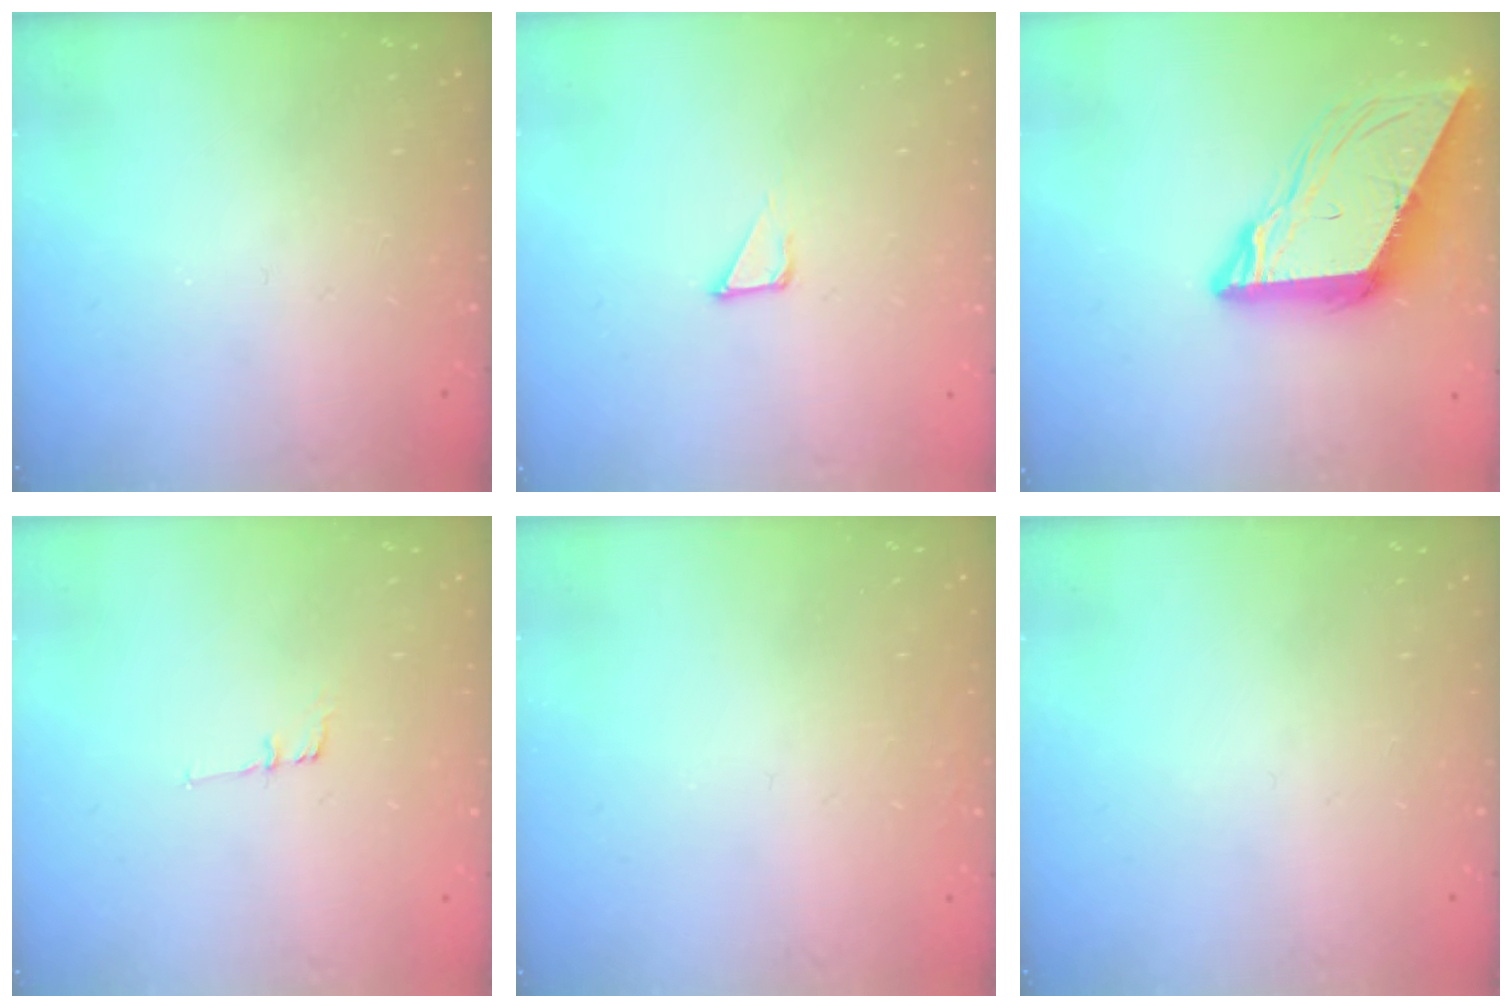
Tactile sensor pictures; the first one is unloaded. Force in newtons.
{"total": 2.8, "press": 2.8, "slide": 0.1}
{"total": 9.3, "press": 9.2, "slide": 0.8}
{"total": 6.6, "press": 6.2, "slide": 2.3}
{"total": 1.5, "press": 1.5, "slide": 0.1}
{"total": 0.0}